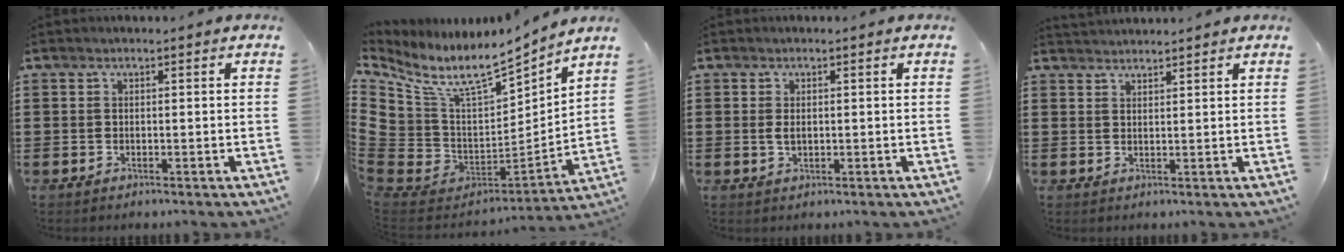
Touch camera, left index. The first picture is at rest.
{"total": 9.4, "force": [7.3, 4.0, 4.4], "torque": [-0.125, -0.055, 0.128]}
{"total": 1.6, "force": [0.2, 0.8, 1.4], "torque": [-0.038, 0.001, 0.001]}
{"total": 1.9, "force": [1.9, -0.1, -0.1], "torque": [-0.001, 0.000, 0.037]}